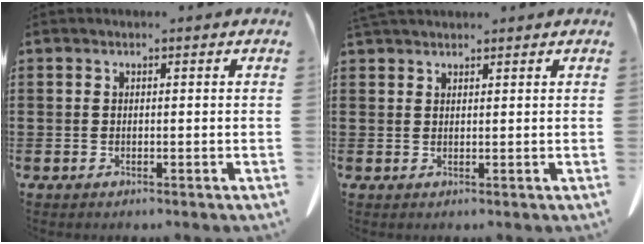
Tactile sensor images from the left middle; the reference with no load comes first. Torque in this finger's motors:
{"motor_torque": [0.40, -0.02, 0.26, 0.14]}